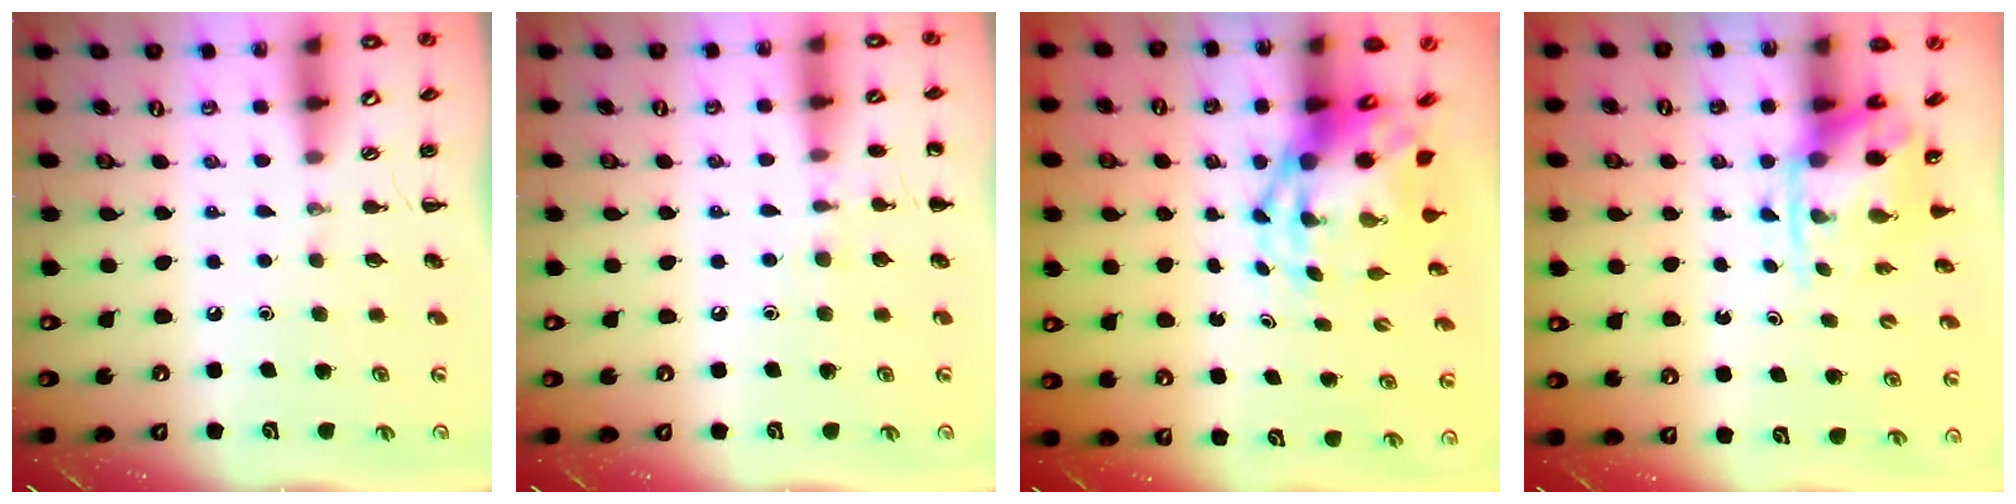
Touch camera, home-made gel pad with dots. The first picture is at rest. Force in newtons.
{"total": 5.5, "press": 5.3, "slide": 1.6}
{"total": 5.8, "press": 5.6, "slide": 1.5}
{"total": 3.9, "press": 3.8, "slide": 0.8}